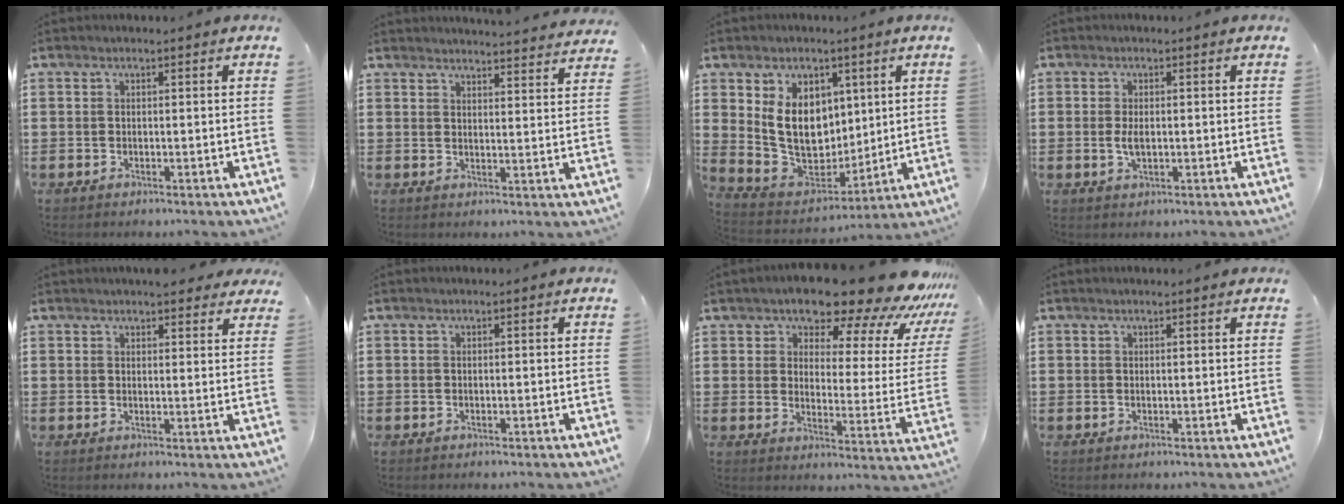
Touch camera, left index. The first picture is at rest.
{"total": 3.5, "force": [3.5, -0.6, 0.1], "torque": [-0.006, -0.025, 0.061]}
{"total": 10.6, "force": [3.4, 8.1, 5.9], "torque": [-0.142, -0.010, 0.067]}
{"total": 2.5, "force": [-0.2, 1.1, 2.2], "torque": [-0.051, -0.001, -0.006]}
{"total": 3.3, "force": [3.0, 0.9, 1.0], "torque": [-0.019, -0.004, 0.055]}
{"total": 0.0}
{"total": 12.1, "force": [10.6, 2.7, 5.1], "torque": [-0.087, -0.083, 0.175]}
{"total": 0.5, "force": [0.4, 0.0, 0.3], "torque": [-0.007, 0.000, 0.008]}